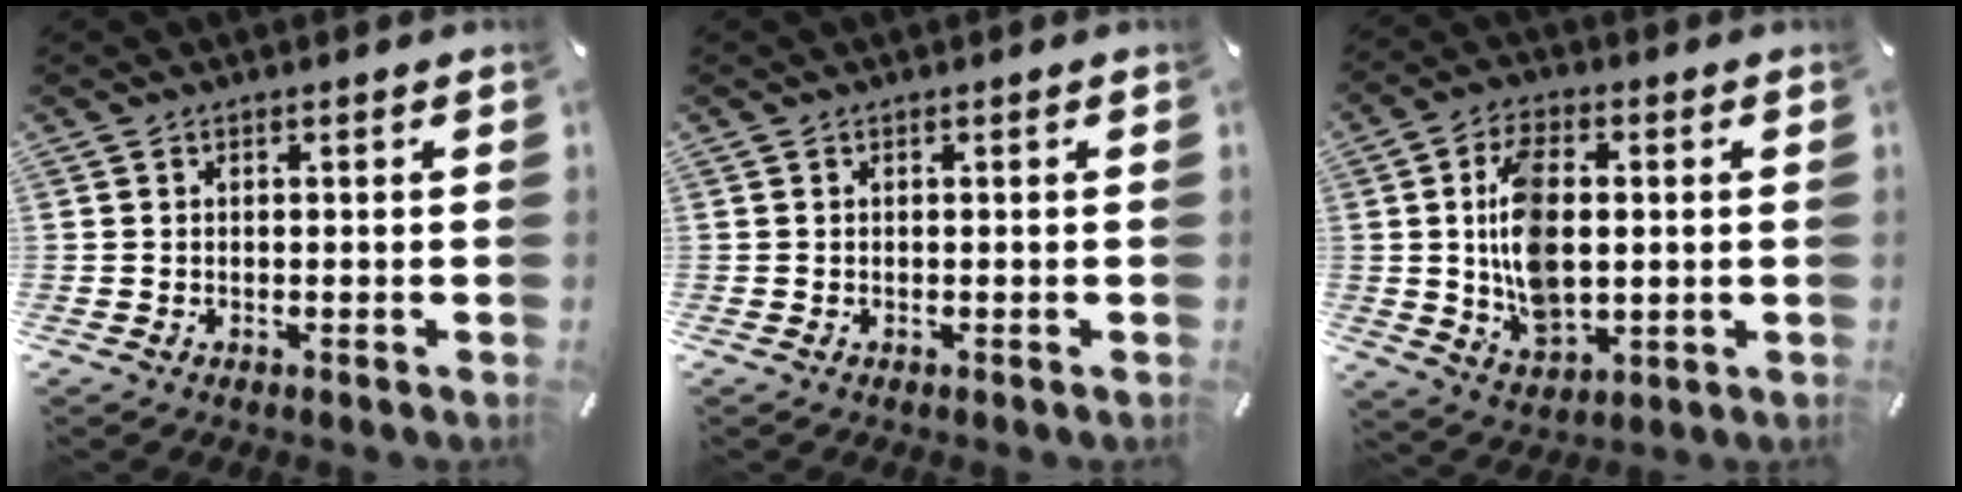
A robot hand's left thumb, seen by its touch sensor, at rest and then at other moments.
{"total": 0.0}
{"total": 13.8, "force": [0.9, 8.7, 10.7], "torque": [-0.210, 0.000, 0.015]}